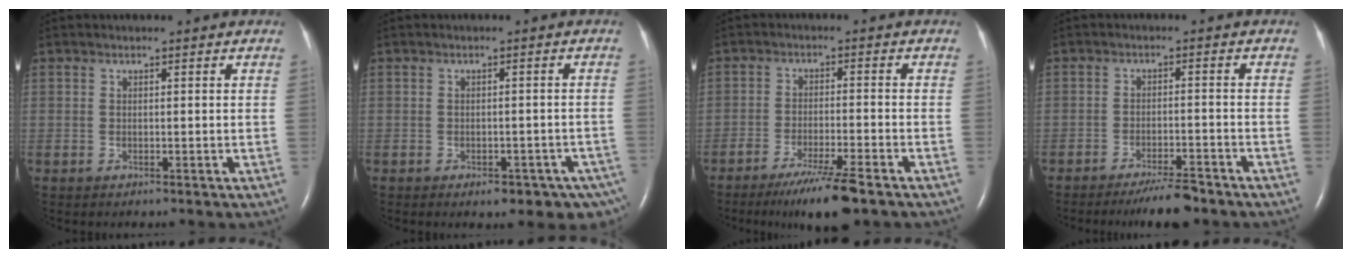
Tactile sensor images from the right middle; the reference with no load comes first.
{"total": 8.2, "force": [-5.6, 4.0, 4.4], "torque": [-0.033, 0.006, -0.068]}
{"total": 8.4, "force": [-5.9, 0.0, 6.0], "torque": [-0.105, -0.022, -0.101]}
{"total": 5.3, "force": [-4.5, 0.6, 2.8], "torque": [-0.047, -0.010, -0.077]}